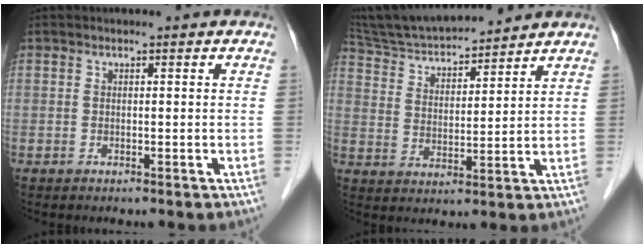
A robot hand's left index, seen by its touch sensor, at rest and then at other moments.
{"total": 14.2, "force": [13.3, 1.8, 4.9], "torque": [-0.091, 0.017, 0.233]}